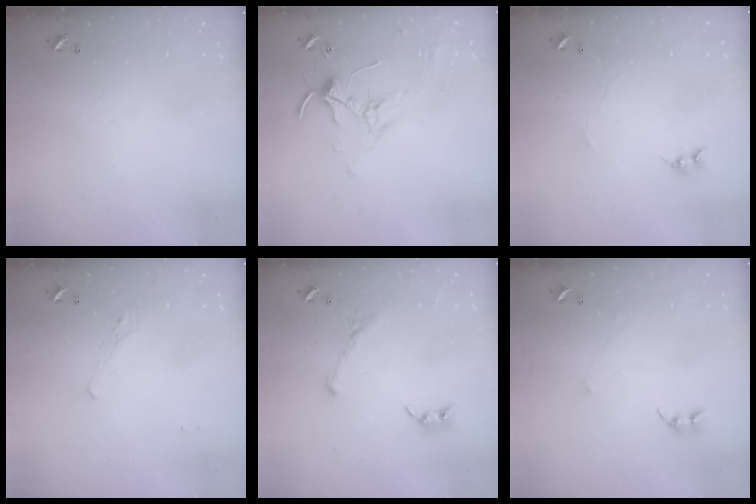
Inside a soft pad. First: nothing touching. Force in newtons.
{"total": 0.9, "press": 0.8, "slide": 0.4}
{"total": 1.5, "press": 1.4, "slide": 0.5}
{"total": 0.8, "press": 0.4, "slide": 0.7}
{"total": 2.0, "press": 2.0, "slide": 0.4}
{"total": 0.7, "press": 0.6, "slide": 0.5}